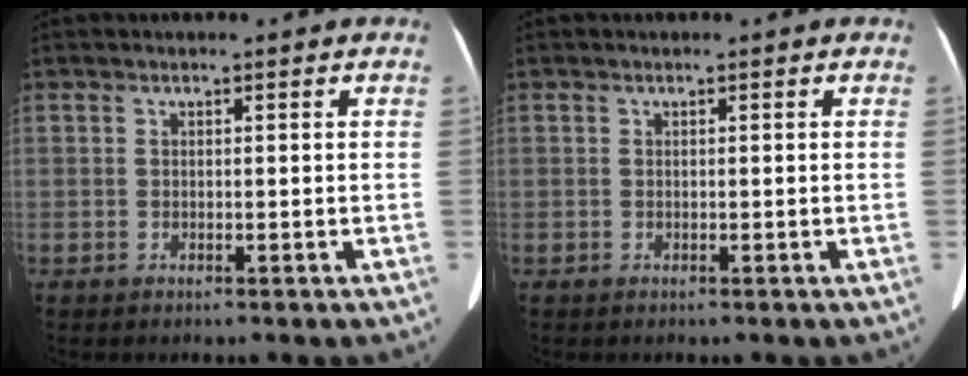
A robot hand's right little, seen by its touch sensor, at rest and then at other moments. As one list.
[{"total": 0.0}]